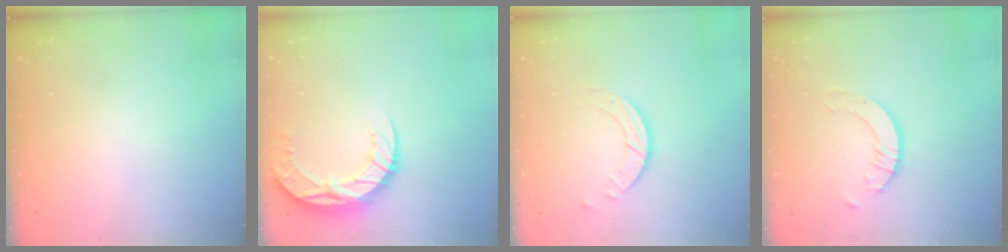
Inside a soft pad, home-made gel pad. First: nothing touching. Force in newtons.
{"total": 11.6, "press": 11.6, "slide": 0.9}
{"total": 3.9, "press": 3.9, "slide": 0.1}
{"total": 3.5, "press": 3.4, "slide": 0.4}